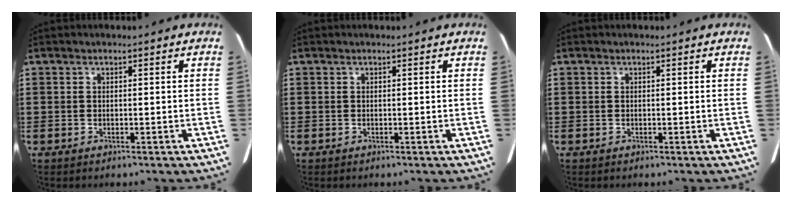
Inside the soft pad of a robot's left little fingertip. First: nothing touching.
{"total": 0.0}
{"total": 0.0}